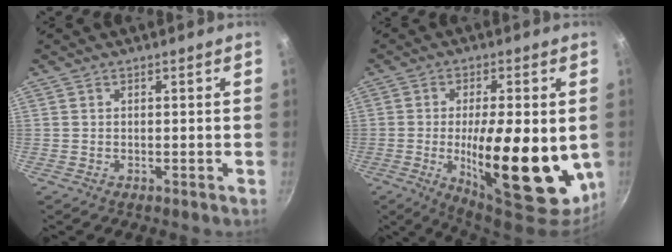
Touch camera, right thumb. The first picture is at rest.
{"total": 22.3, "force": [-2.5, 7.9, 20.7], "torque": [-0.292, -0.018, -0.029]}